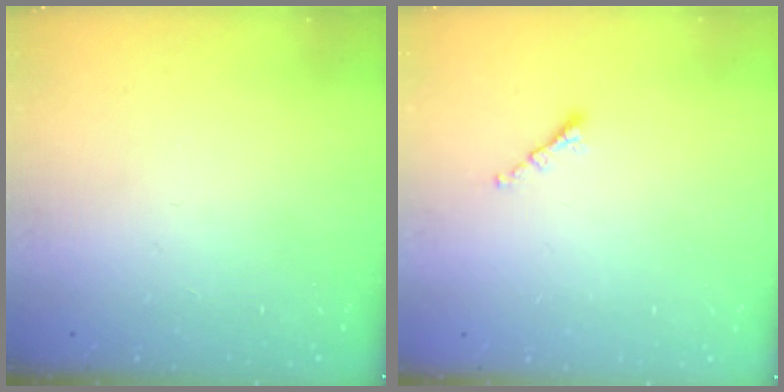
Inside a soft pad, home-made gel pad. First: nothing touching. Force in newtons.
{"total": 1.3, "press": 1.2, "slide": 0.6}